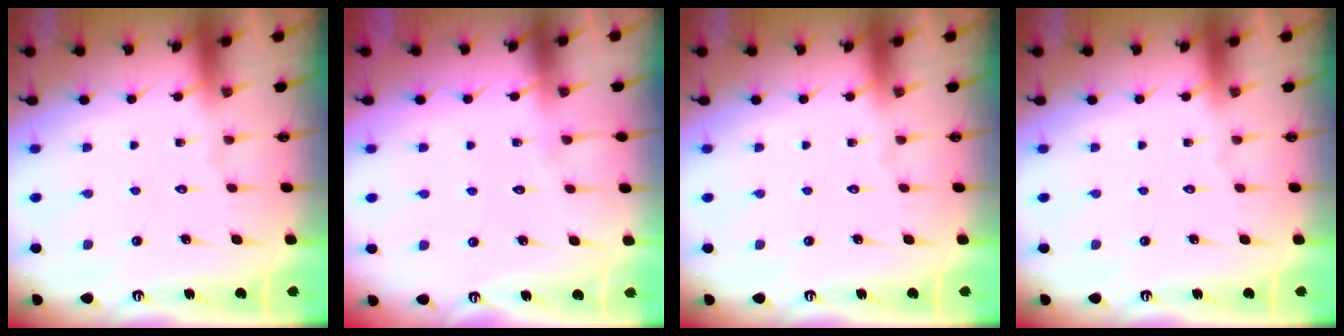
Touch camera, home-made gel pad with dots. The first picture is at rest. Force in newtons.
{"total": 4.5, "press": 4.5, "slide": 0.5}
{"total": 0.0}
{"total": 0.0}